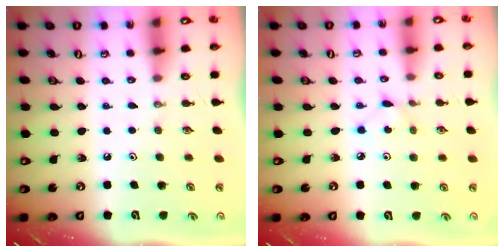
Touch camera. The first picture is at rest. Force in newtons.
{"total": 2.8, "press": 2.8, "slide": 0.4}